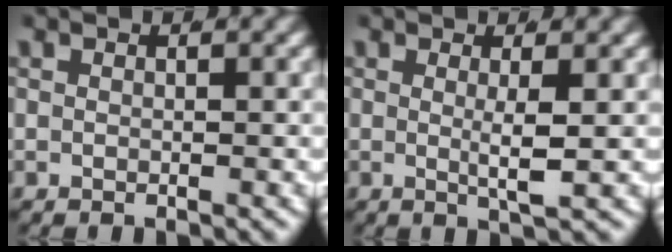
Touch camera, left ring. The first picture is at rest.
{"total": 2.4, "force": [0.2, -0.2, 2.3], "torque": [-0.042, -0.012, 0.008]}